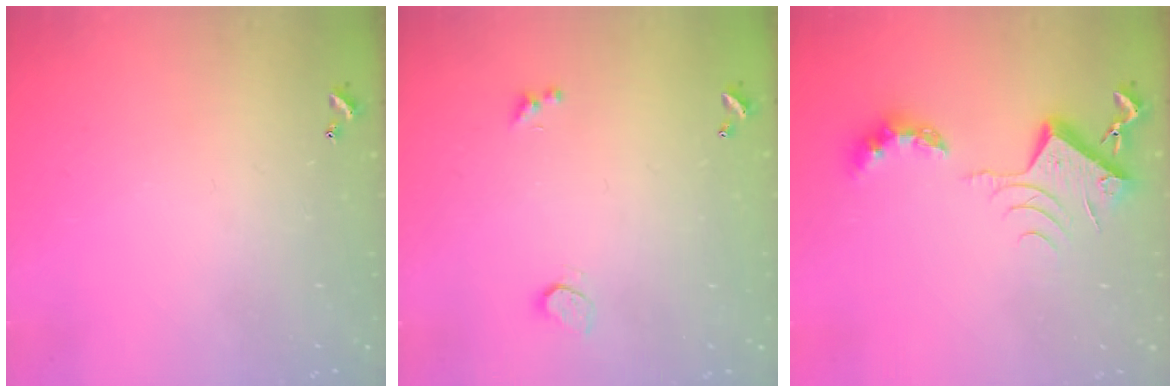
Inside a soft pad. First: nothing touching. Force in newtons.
{"total": 0.9, "press": 0.8, "slide": 0.4}
{"total": 8.9, "press": 8.8, "slide": 1.1}